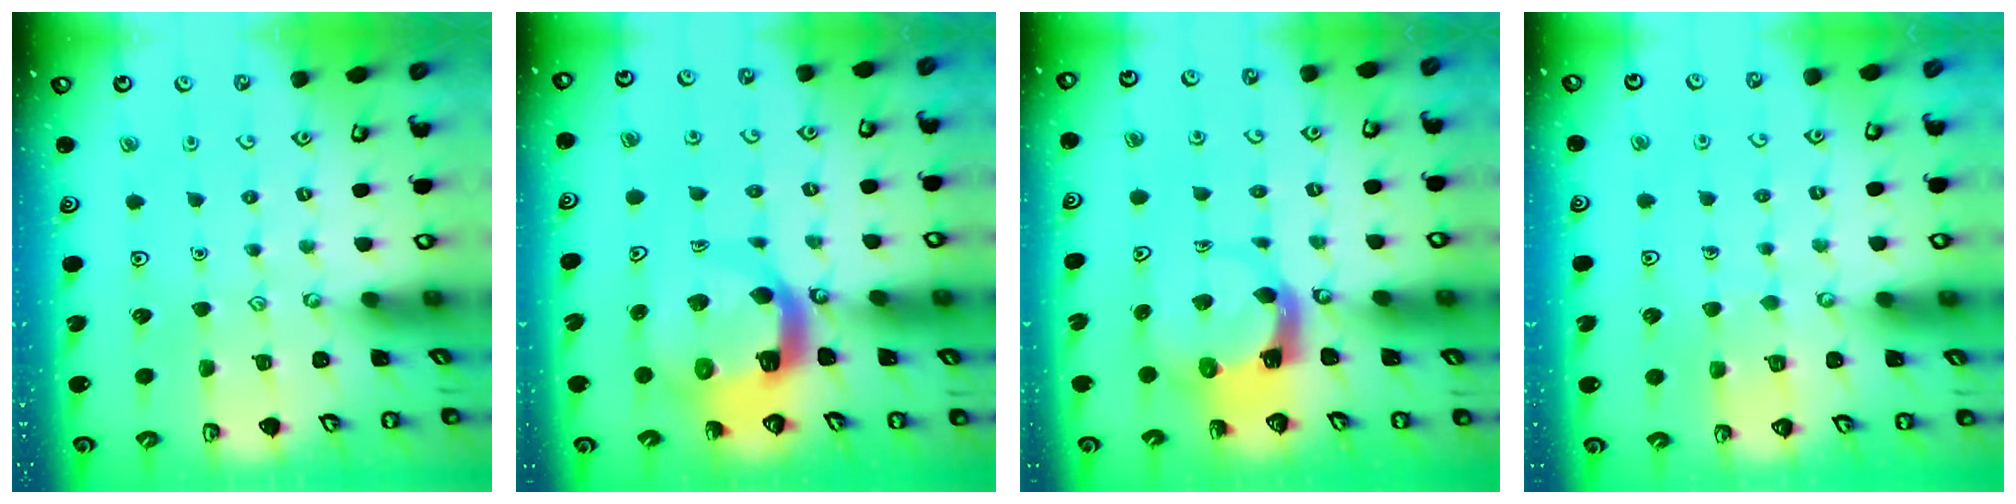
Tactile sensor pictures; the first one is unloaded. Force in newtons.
{"total": 11.1, "press": 11.0, "slide": 1.5}
{"total": 5.4, "press": 5.3, "slide": 1.0}
{"total": 4.8, "press": 4.8, "slide": 0.3}